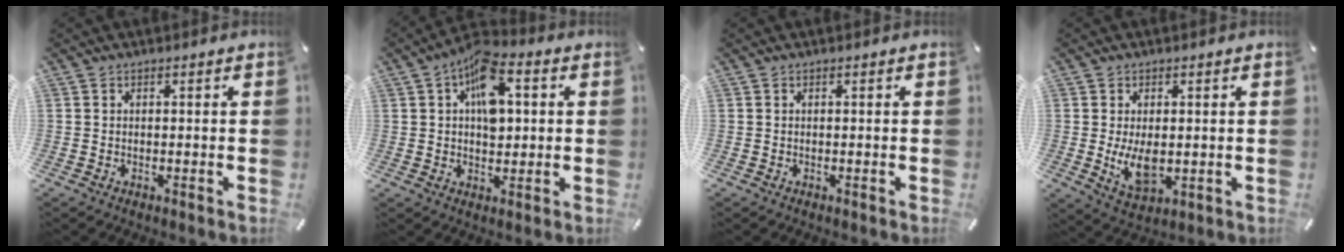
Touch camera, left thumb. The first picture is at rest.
{"total": 11.2, "force": [3.2, 6.9, 8.3], "torque": [-0.112, -0.007, 0.055]}
{"total": 0.0}
{"total": 7.7, "force": [-0.1, 4.5, 6.3], "torque": [-0.127, -0.009, -0.003]}